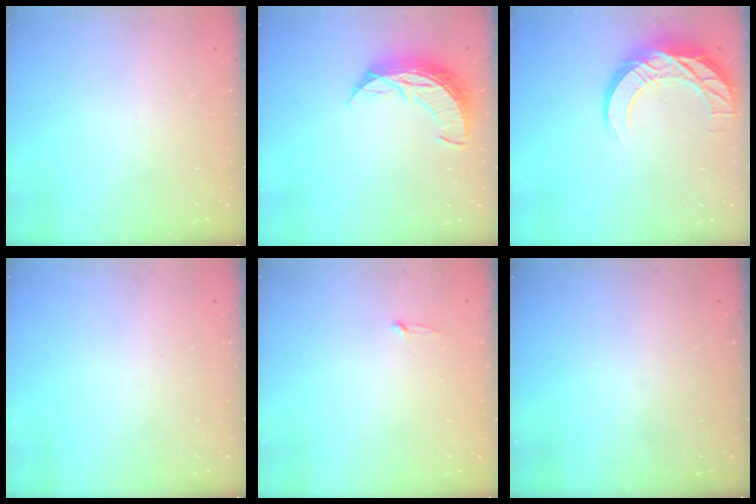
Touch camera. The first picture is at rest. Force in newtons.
{"total": 9.8, "press": 9.8, "slide": 0.9}
{"total": 13.7, "press": 13.7, "slide": 0.9}
{"total": 0.0}
{"total": 2.5, "press": 2.5, "slide": 0.2}
{"total": 0.0}